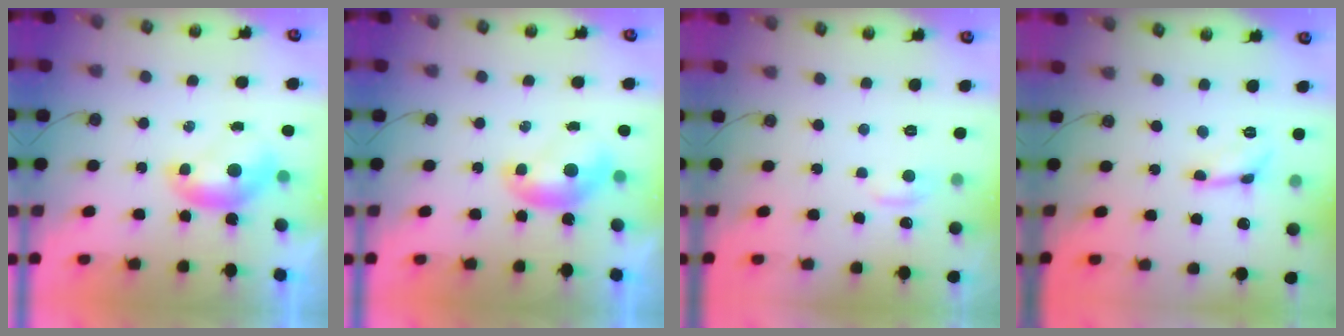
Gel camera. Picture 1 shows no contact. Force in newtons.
{"total": 0.0}
{"total": 0.8, "press": 0.3, "slide": 0.7}
{"total": 0.0}